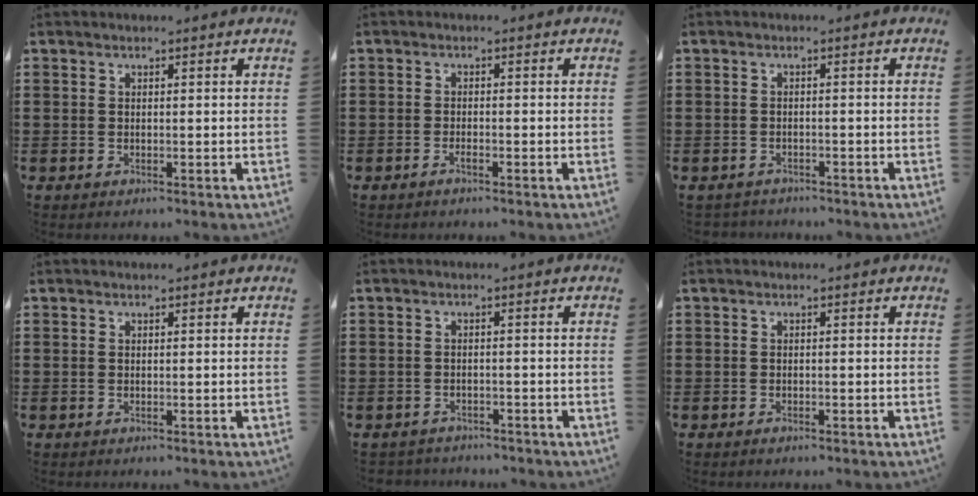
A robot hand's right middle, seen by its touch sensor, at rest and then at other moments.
{"total": 1.2, "force": [-0.8, 0.1, 0.8], "torque": [-0.019, -0.007, -0.013]}
{"total": 1.3, "force": [-1.2, 0.3, -0.1], "torque": [-0.003, 0.001, -0.028]}
{"total": 0.0}
{"total": 1.7, "force": [-1.7, 0.3, -0.2], "torque": [-0.003, 0.000, -0.039]}
{"total": 0.6, "force": [-0.5, 0.1, 0.2], "torque": [-0.007, -0.002, -0.009]}